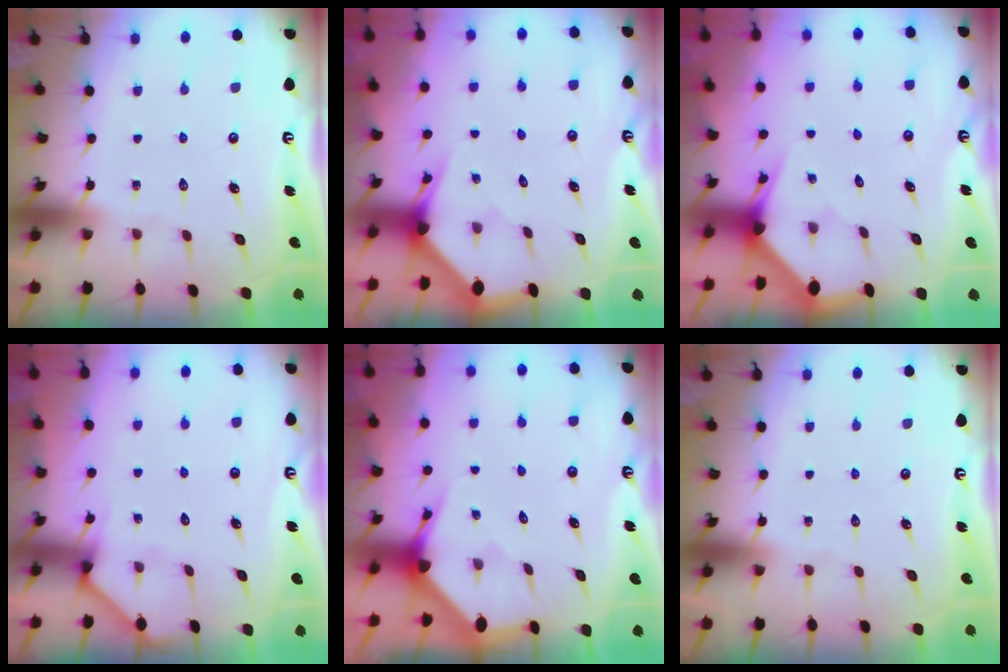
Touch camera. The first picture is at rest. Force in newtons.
{"total": 2.8, "press": 2.8, "slide": 0.1}
{"total": 2.8, "press": 2.8, "slide": 0.1}
{"total": 3.0, "press": 3.0, "slide": 0.2}
{"total": 2.9, "press": 2.9, "slide": 0.2}
{"total": 0.0}